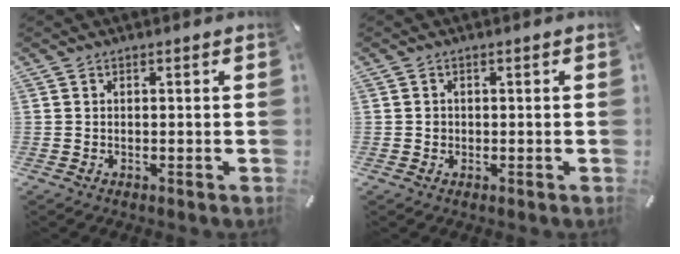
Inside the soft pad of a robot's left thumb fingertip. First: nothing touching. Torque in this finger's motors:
{"motor_torque": [0.01, -0.04, 0.22, -0.03, 0.00]}